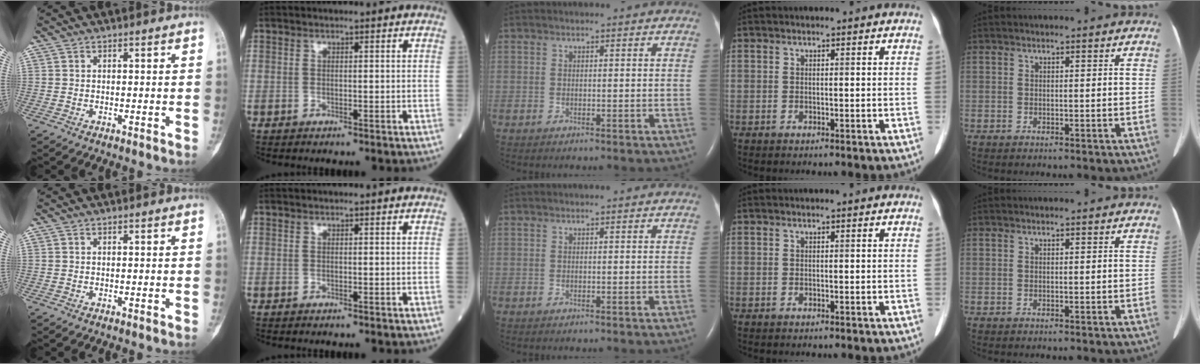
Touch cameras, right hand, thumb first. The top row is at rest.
{}